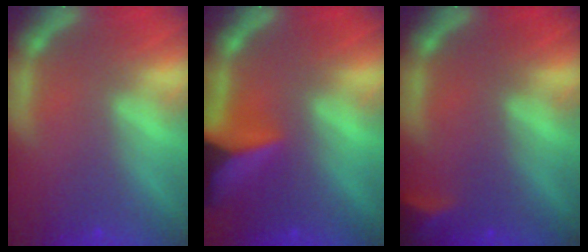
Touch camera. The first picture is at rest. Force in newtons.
{"total": 8.9}
{"total": 2.4}